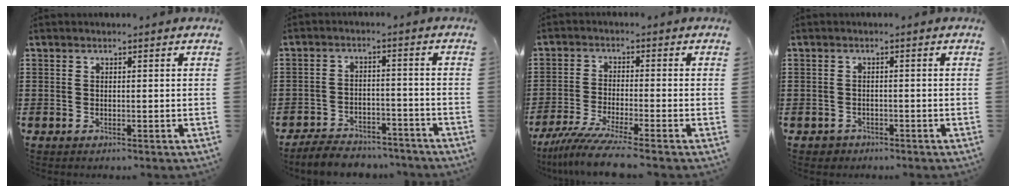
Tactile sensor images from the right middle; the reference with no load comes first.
{"total": 4.9, "force": [-4.8, 0.8, 0.6], "torque": [-0.016, 0.006, -0.098]}
{"total": 6.3, "force": [-5.2, -0.3, 3.6], "torque": [-0.085, -0.024, -0.100]}
{"total": 1.0, "force": [-0.9, 0.6, -0.1], "torque": [-0.003, 0.000, -0.020]}